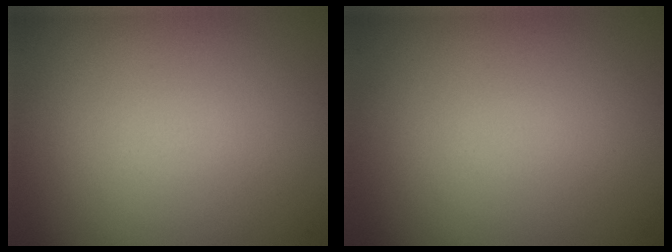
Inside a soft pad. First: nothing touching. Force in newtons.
{"total": 0.0}